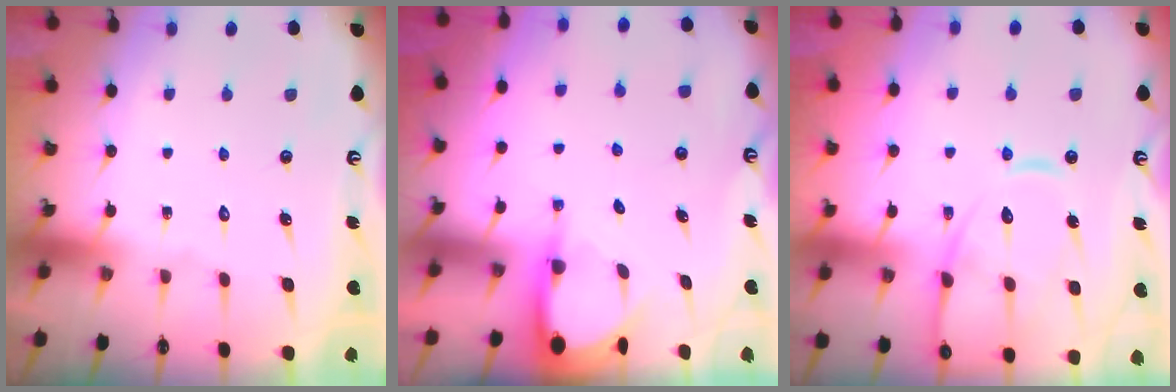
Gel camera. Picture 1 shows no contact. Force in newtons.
{"total": 3.6, "press": 3.6, "slide": 0.3}
{"total": 13.0, "press": 13.0, "slide": 1.3}